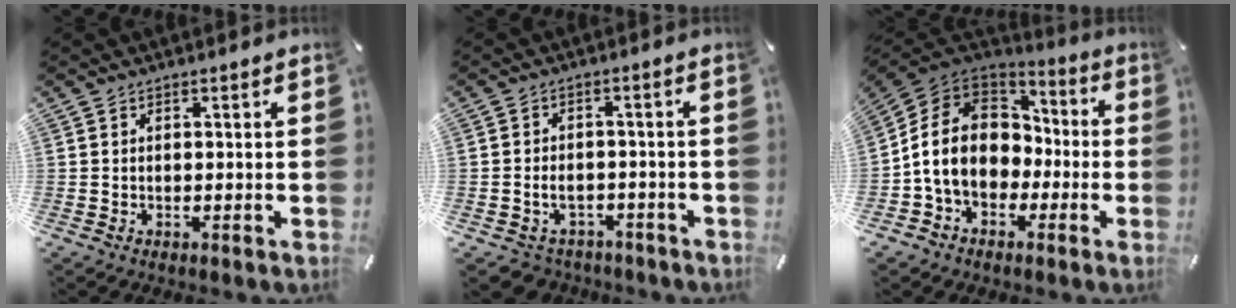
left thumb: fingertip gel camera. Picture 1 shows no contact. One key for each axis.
{"total": 4.4, "fx": -1.8, "fy": 3.6, "fz": 1.9, "tx": -0.042, "ty": 0.010, "tz": -0.033}
{"total": 14.4, "fx": -1.6, "fy": 12.2, "fz": 7.4, "tx": -0.158, "ty": 0.023, "tz": -0.026}